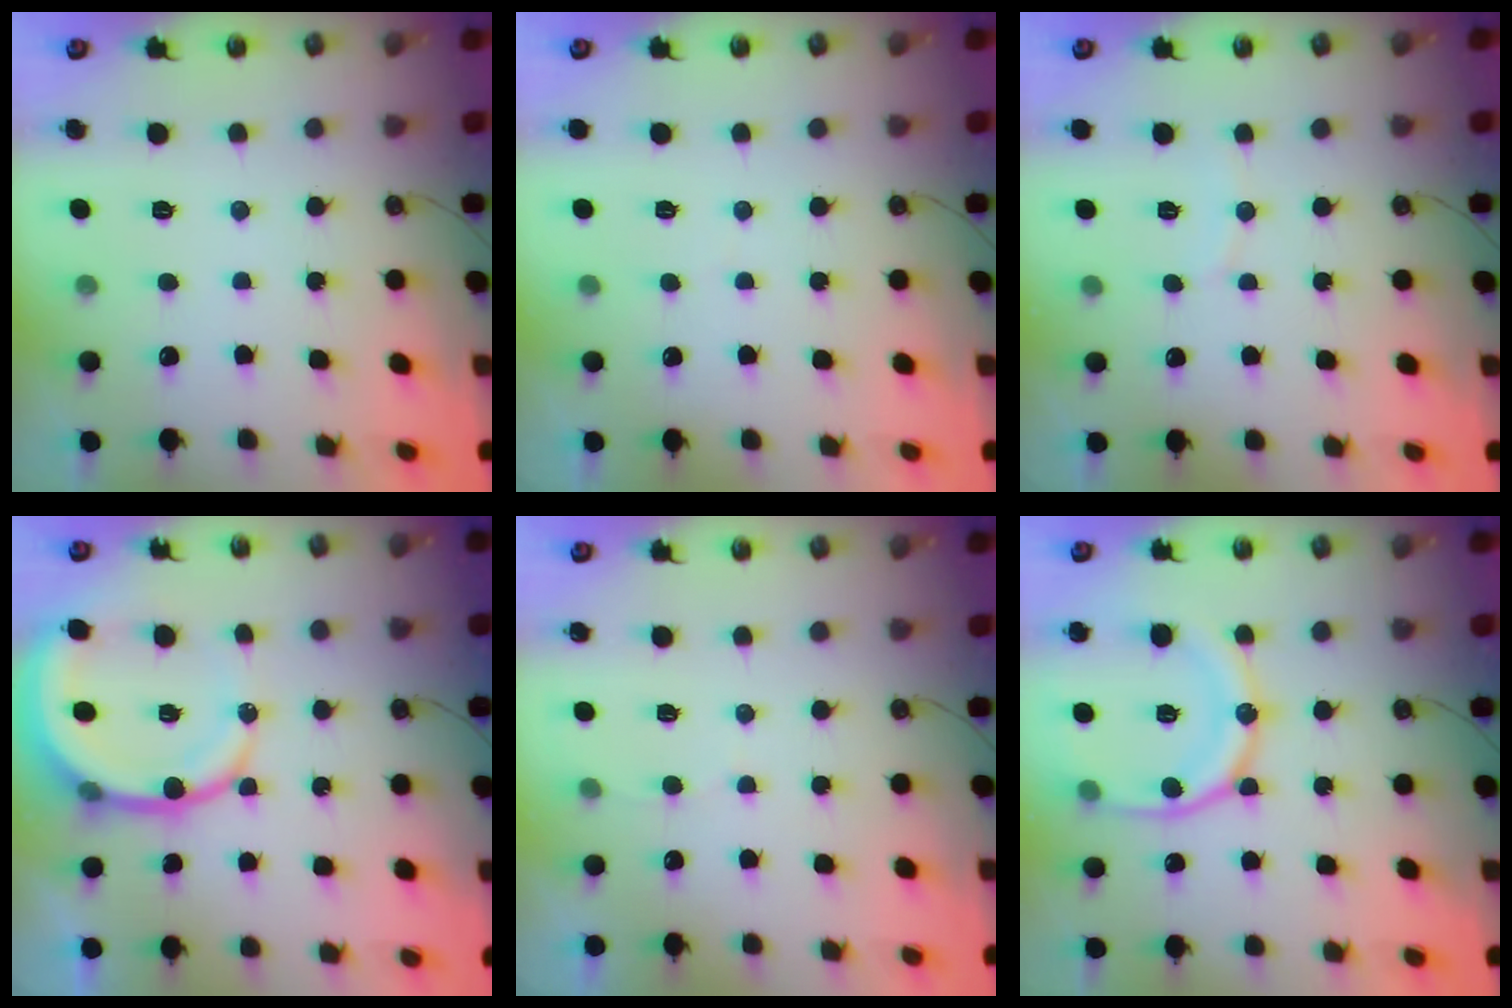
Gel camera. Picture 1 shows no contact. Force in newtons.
{"total": 1.4, "press": 1.3, "slide": 0.1}
{"total": 3.6, "press": 3.5, "slide": 0.4}
{"total": 13.1, "press": 12.9, "slide": 2.6}
{"total": 2.3, "press": 2.3, "slide": 0.3}
{"total": 17.7, "press": 17.6, "slide": 1.8}